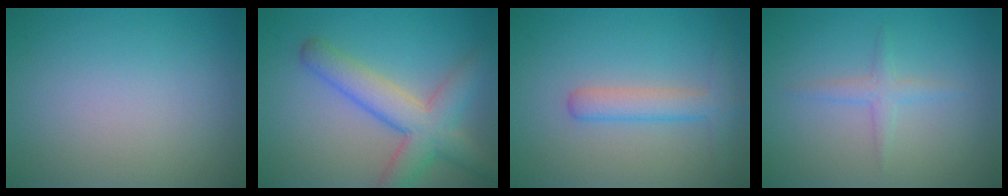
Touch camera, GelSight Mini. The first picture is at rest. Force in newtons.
{"total": 6.1, "press": 6.1, "slide": 0.3}
{"total": 3.0, "press": 3.0, "slide": 0.0}
{"total": 1.5, "press": 1.5, "slide": 0.0}